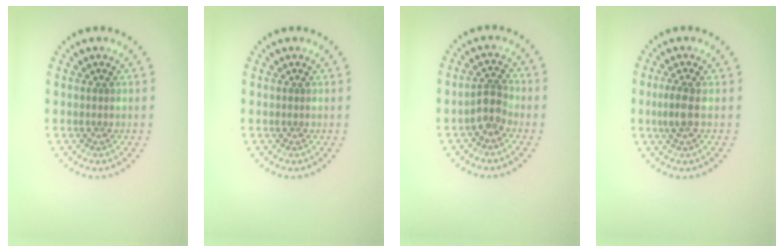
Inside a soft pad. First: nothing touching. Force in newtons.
{"total": 0.0}
{"total": 2.1, "press": 1.8, "slide": 1.1}
{"total": 1.7, "press": 1.6, "slide": 0.7}